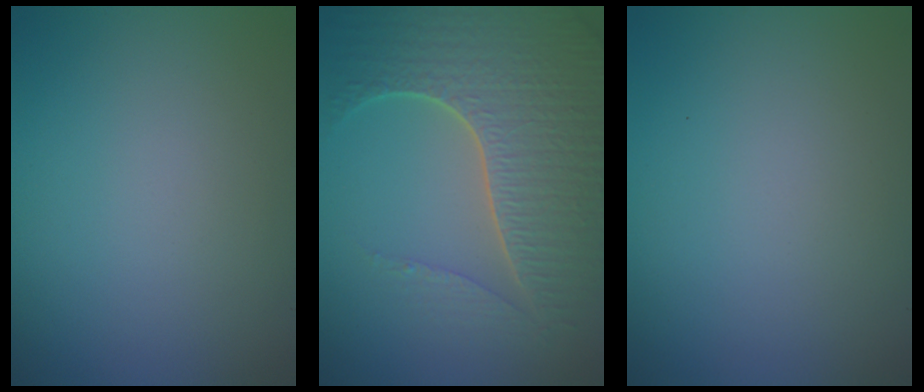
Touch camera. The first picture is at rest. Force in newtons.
{"total": 7.5, "press": 5.6, "slide": 5.0}
{"total": 0.0}